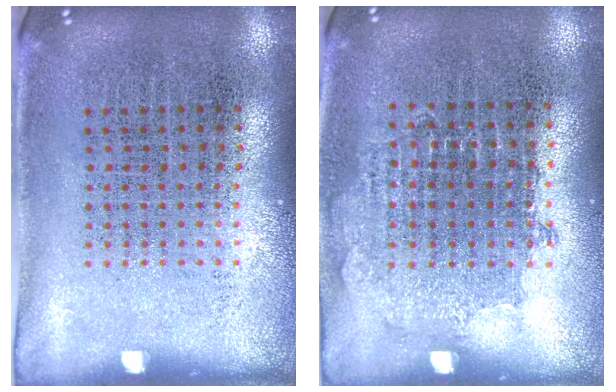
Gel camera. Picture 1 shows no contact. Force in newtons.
{"total": 0.8, "press": 0.8, "slide": 0.4}